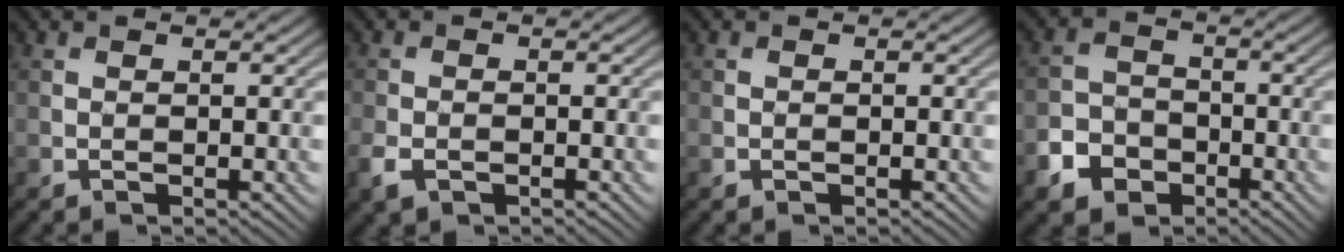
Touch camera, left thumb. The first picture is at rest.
{"total": 2.8, "force": [-1.5, 1.7, 1.6], "torque": [-0.041, -0.010, -0.034]}
{"total": 0.6, "force": [-0.3, 0.5, 0.2], "torque": [-0.001, -0.005, -0.005]}
{"total": 5.2, "force": [-3.0, 3.8, 1.9], "torque": [-0.043, -0.004, -0.064]}